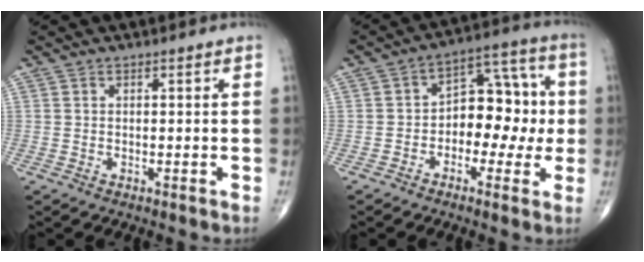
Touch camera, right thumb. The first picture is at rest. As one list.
[{"total": 12.0, "force": [-1.2, 7.9, 8.9], "torque": [-0.076, 0.051, -0.027]}]